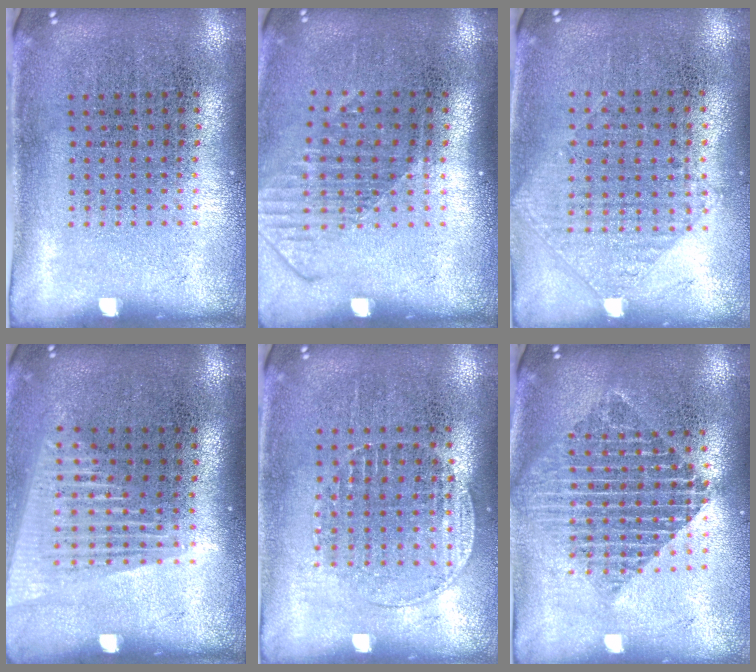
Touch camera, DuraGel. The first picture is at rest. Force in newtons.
{"total": 1.6, "press": 1.2, "slide": 1.0}
{"total": 0.9, "press": 0.9, "slide": 0.3}
{"total": 1.6, "press": 1.4, "slide": 0.7}
{"total": 1.2, "press": 1.1, "slide": 0.5}
{"total": 2.0, "press": 1.6, "slide": 1.2}